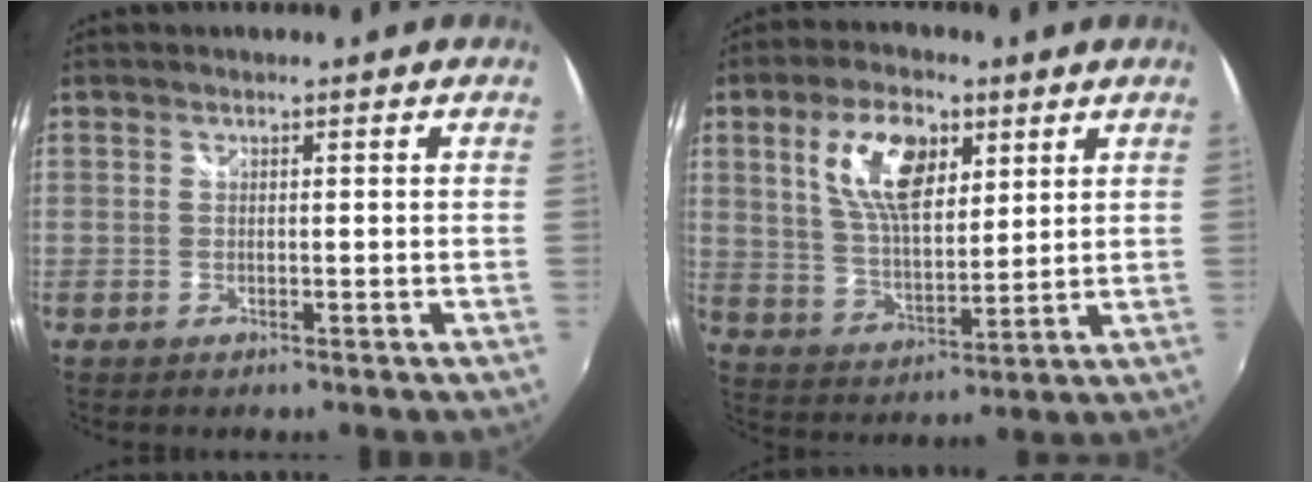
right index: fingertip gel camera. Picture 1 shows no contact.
{"total": 12.6, "force": [5.2, 6.1, 9.7], "torque": [-0.183, 0.014, 0.100]}